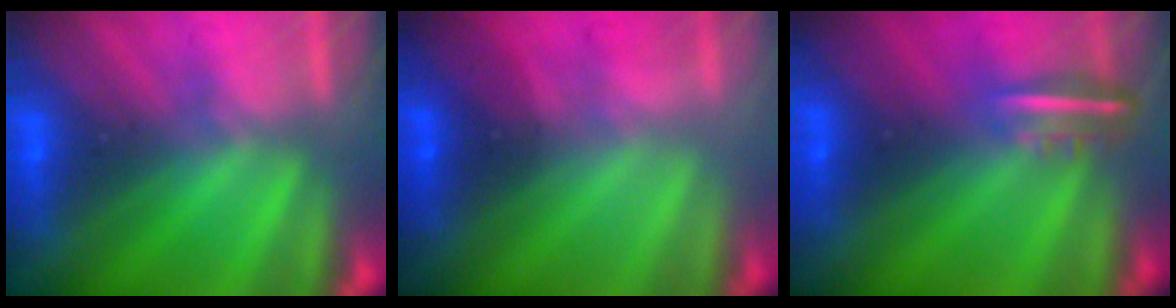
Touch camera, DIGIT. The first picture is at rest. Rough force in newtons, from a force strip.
{"total": 1.8}
{"total": 5.2}